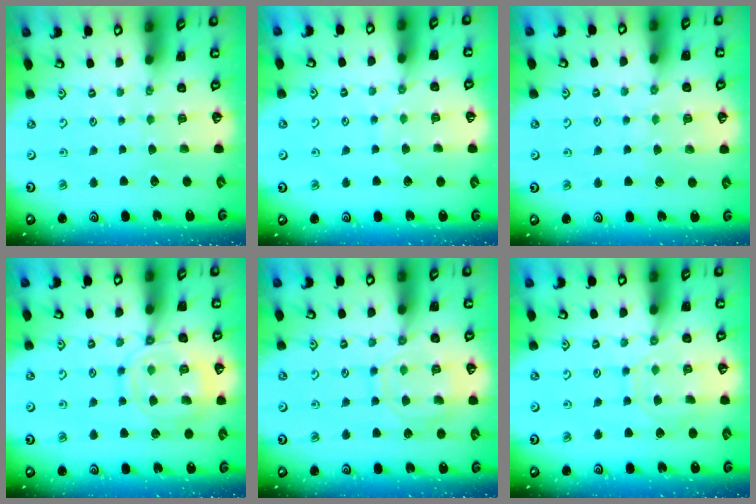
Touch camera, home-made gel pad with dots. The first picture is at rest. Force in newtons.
{"total": 6.3, "press": 6.2, "slide": 0.6}
{"total": 4.8, "press": 4.8, "slide": 0.6}
{"total": 11.9, "press": 11.9, "slide": 0.7}
{"total": 11.2, "press": 11.2, "slide": 1.0}
{"total": 8.4, "press": 8.4, "slide": 0.6}